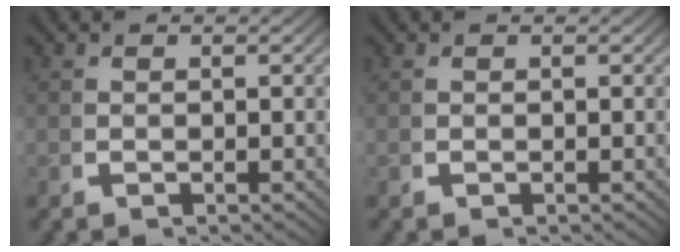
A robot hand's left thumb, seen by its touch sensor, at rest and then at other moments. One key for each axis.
{"total": 0.0}